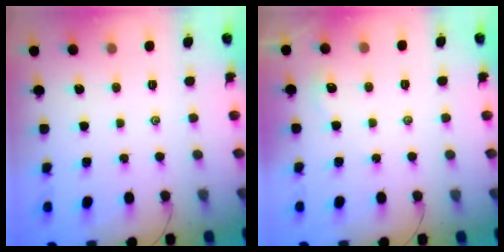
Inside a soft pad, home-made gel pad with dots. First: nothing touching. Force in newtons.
{"total": 2.7, "press": 2.7, "slide": 0.3}